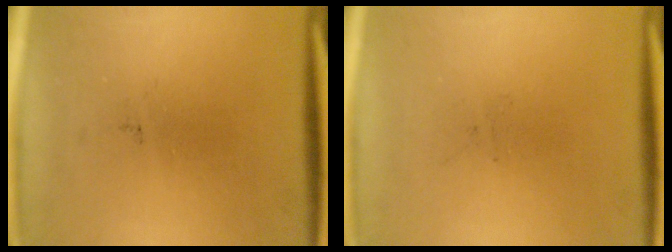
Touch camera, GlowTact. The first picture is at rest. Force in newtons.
{"total": 0.0}